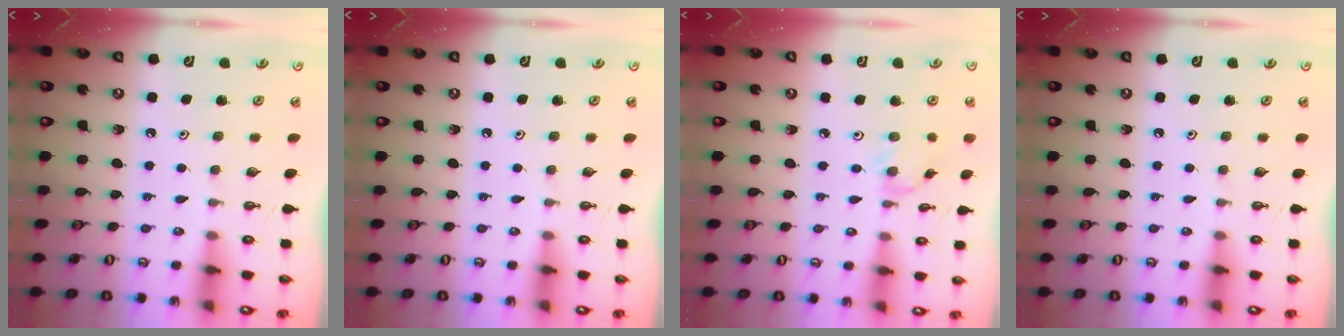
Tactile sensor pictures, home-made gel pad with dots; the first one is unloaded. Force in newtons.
{"total": 0.0}
{"total": 3.0, "press": 2.9, "slide": 0.4}
{"total": 0.0}